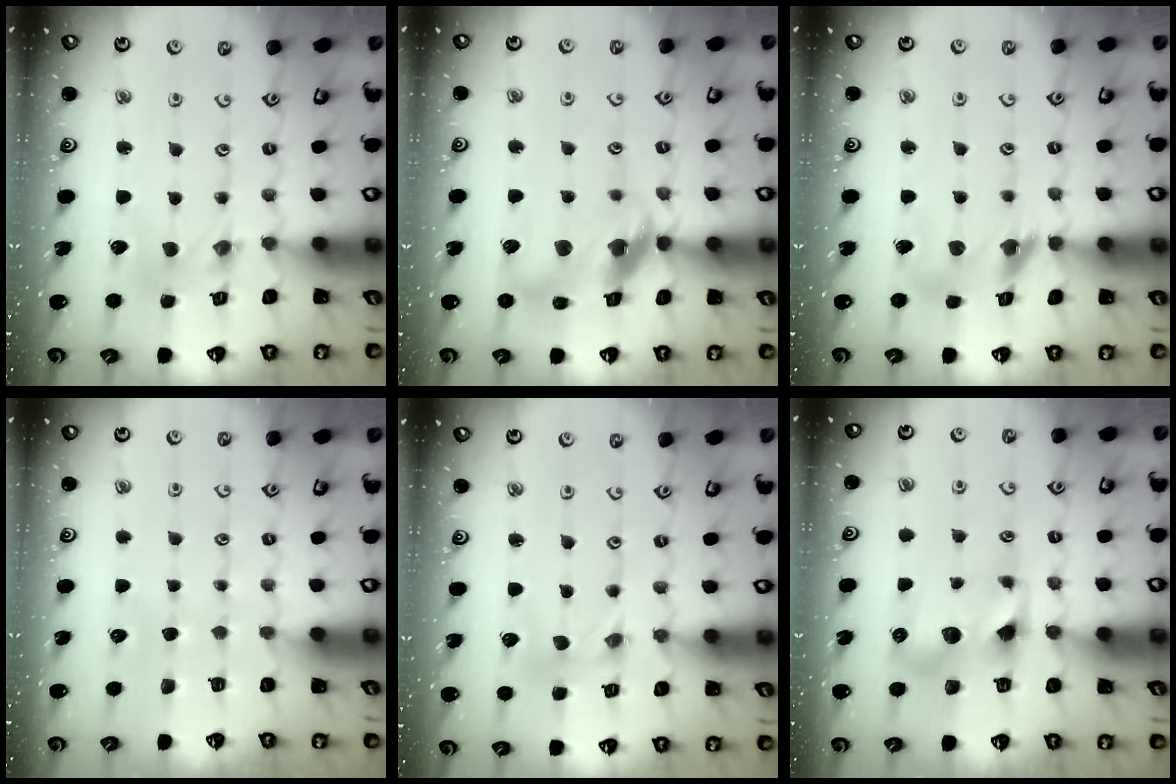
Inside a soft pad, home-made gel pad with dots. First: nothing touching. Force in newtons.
{"total": 14.3, "press": 14.2, "slide": 1.7}
{"total": 10.3, "press": 10.2, "slide": 1.2}
{"total": 0.6, "press": 0.6, "slide": 0.1}
{"total": 0.0}
{"total": 7.9, "press": 7.9, "slide": 0.8}